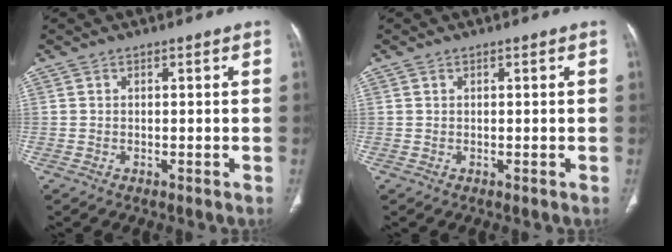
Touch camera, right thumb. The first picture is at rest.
{"total": 0.0}